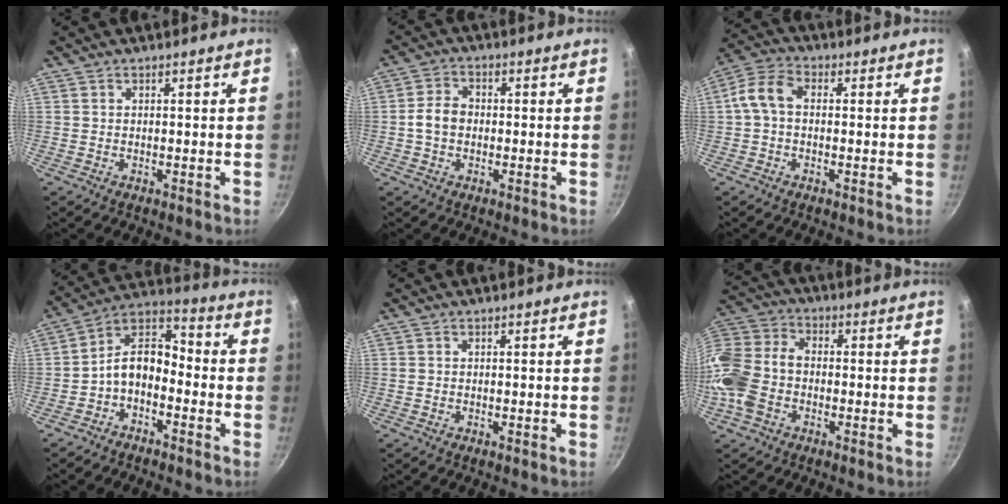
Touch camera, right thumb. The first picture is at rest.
{"total": 5.0, "force": [-0.6, 3.8, 3.2], "torque": [-0.057, 0.016, -0.016]}
{"total": 6.9, "force": [0.2, 4.5, 5.2], "torque": [-0.101, 0.023, -0.004]}
{"total": 9.7, "force": [-3.0, 6.2, 6.9], "torque": [-0.104, 0.066, -0.069]}
{"total": 0.5, "force": [-0.1, 0.4, 0.3], "torque": [-0.007, -0.001, -0.002]}
{"total": 15.0, "force": [-3.0, 10.8, 10.0], "torque": [-0.232, 0.028, -0.065]}